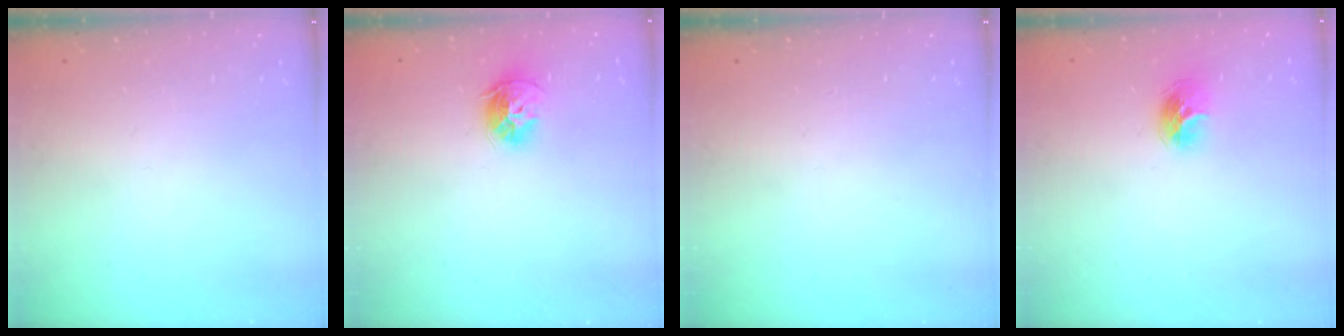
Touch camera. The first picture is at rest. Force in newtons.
{"total": 9.6, "press": 9.6, "slide": 0.9}
{"total": 0.0}
{"total": 9.5, "press": 9.5, "slide": 0.4}